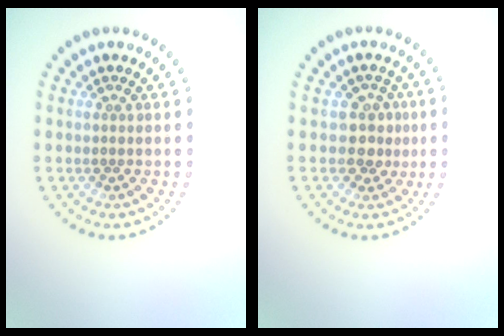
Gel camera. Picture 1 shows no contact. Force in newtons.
{"total": 2.3, "press": 2.0, "slide": 1.2}